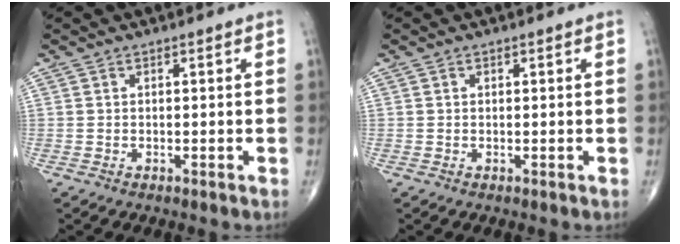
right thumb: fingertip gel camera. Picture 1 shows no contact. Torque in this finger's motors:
{"motor_torque": [-0.29, -0.03, 0.10, 0.19, 0.04]}